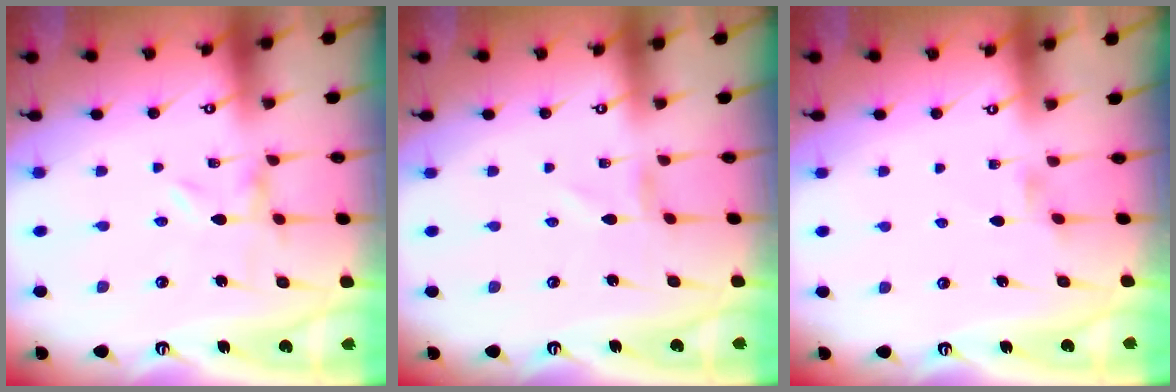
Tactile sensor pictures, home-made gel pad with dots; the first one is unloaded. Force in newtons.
{"total": 0.7, "press": 0.7, "slide": 0.2}
{"total": 0.9, "press": 0.8, "slide": 0.3}